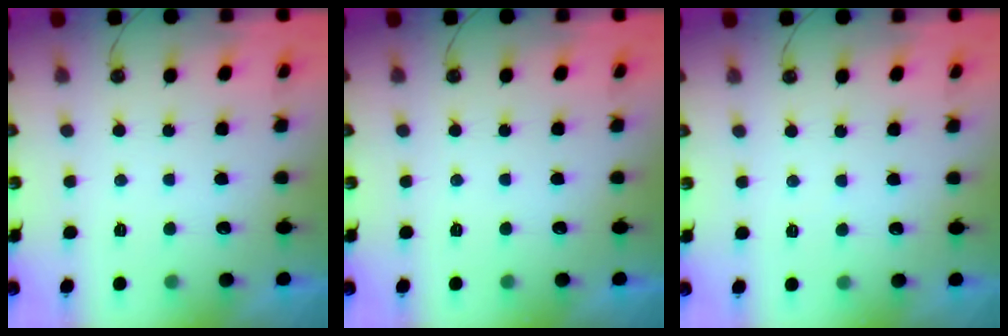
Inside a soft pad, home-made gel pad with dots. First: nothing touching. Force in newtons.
{"total": 0.0}
{"total": 1.4, "press": 1.3, "slide": 0.3}